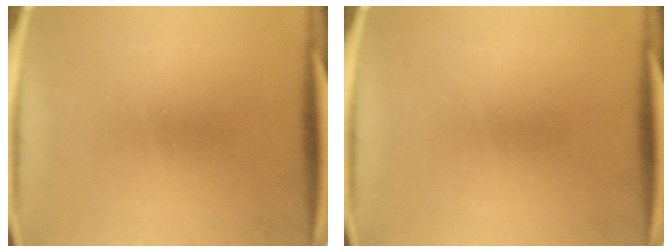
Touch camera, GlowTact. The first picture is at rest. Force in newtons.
{"total": 0.0}